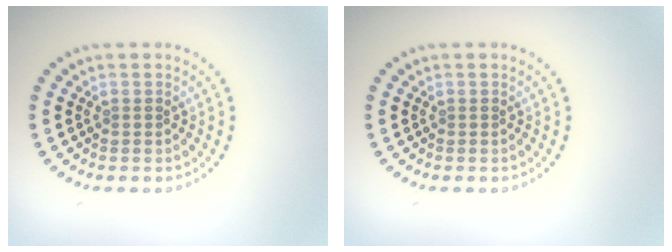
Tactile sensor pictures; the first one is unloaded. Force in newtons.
{"total": 0.0}